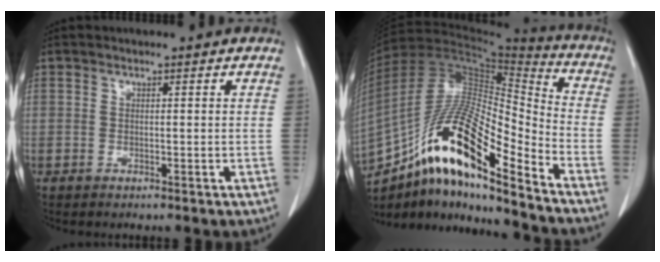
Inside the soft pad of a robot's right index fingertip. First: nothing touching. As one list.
[{"total": 21.3, "force": [-13.3, 3.8, 16.2], "torque": [-0.313, 0.003, -0.232]}]